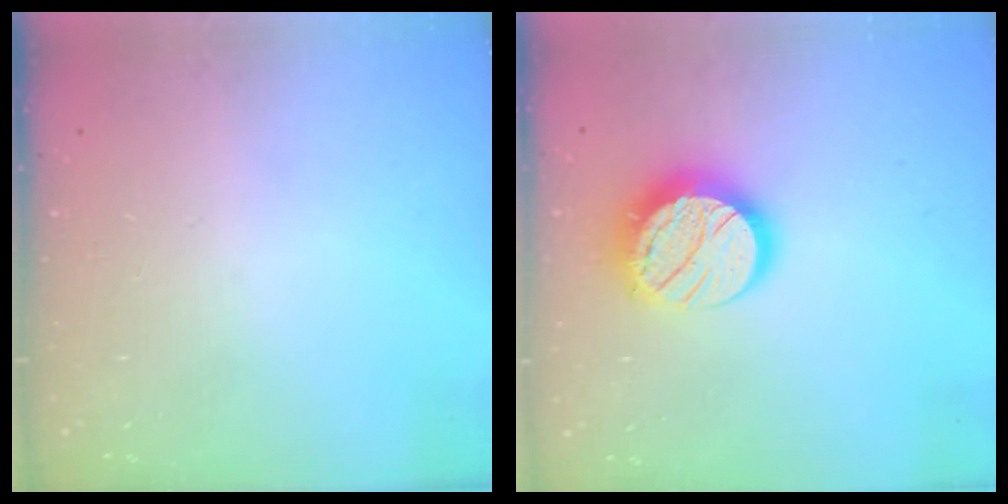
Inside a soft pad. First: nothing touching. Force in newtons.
{"total": 14.5, "press": 14.5, "slide": 0.8}